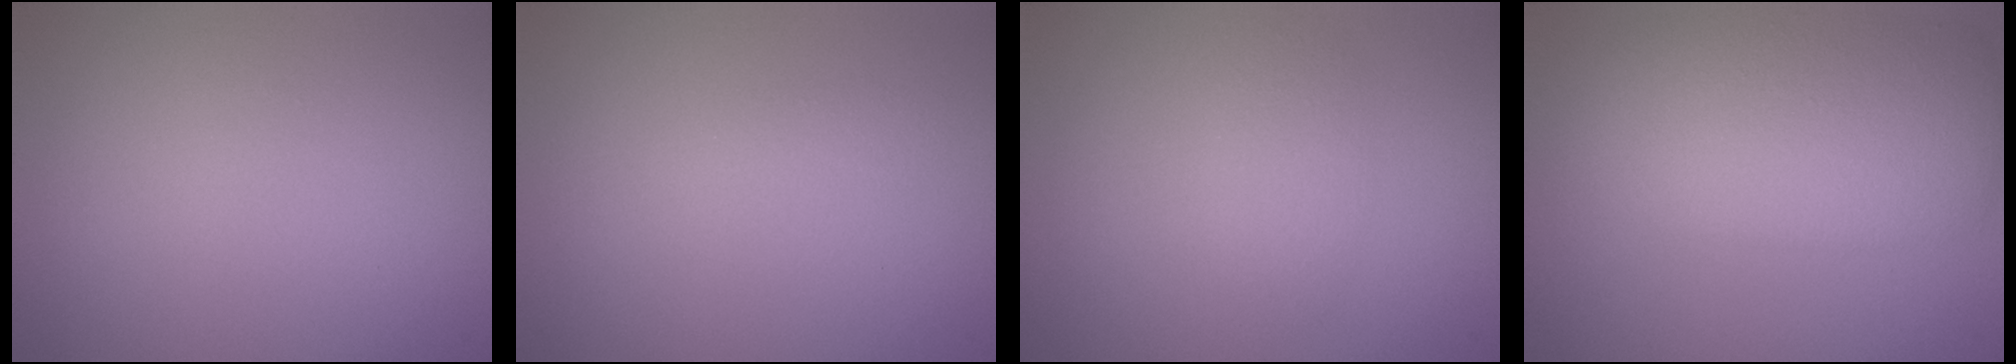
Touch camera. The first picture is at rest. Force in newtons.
{"total": 1.0, "press": 1.0, "slide": 0.0}
{"total": 1.7, "press": 1.7, "slide": 0.0}
{"total": 9.2, "press": 9.2, "slide": 0.7}